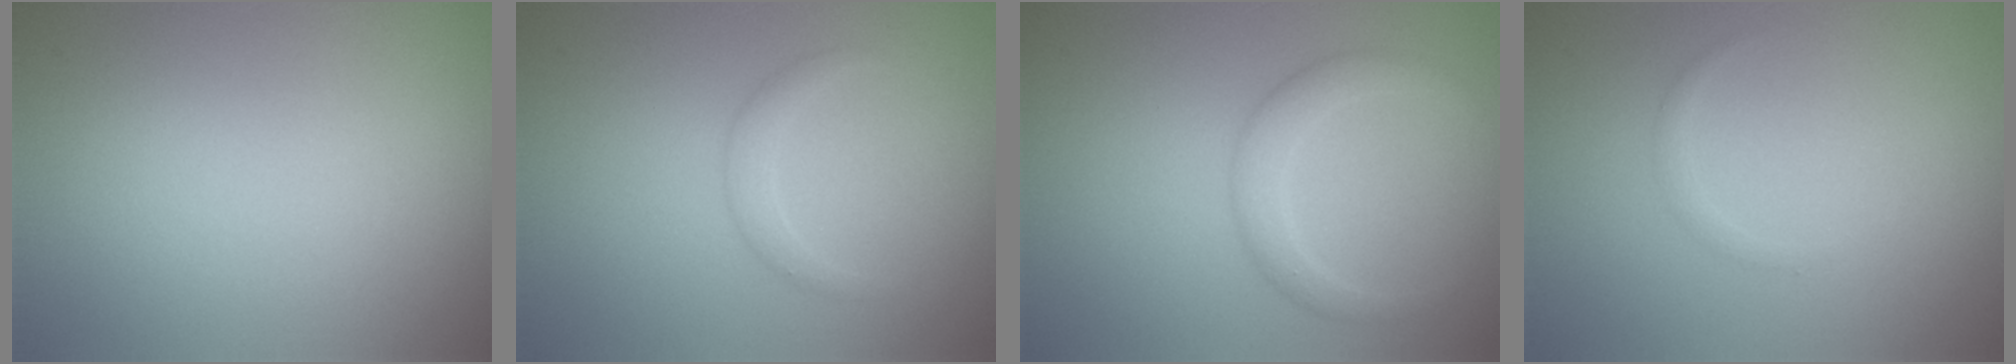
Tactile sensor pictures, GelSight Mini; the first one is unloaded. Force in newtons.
{"total": 1.2, "press": 1.2, "slide": 0.0}
{"total": 2.2, "press": 2.2, "slide": 0.1}
{"total": 0.6, "press": 0.6, "slide": 0.0}